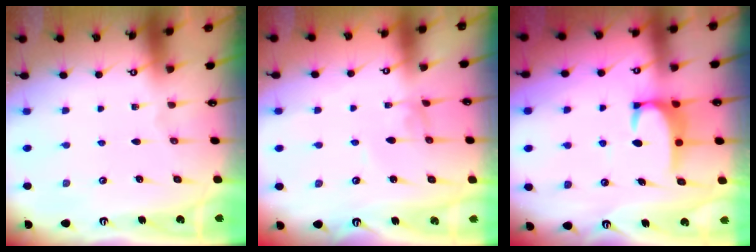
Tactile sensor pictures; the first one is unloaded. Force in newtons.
{"total": 2.7, "press": 2.7, "slide": 0.1}
{"total": 3.4, "press": 3.3, "slide": 0.9}